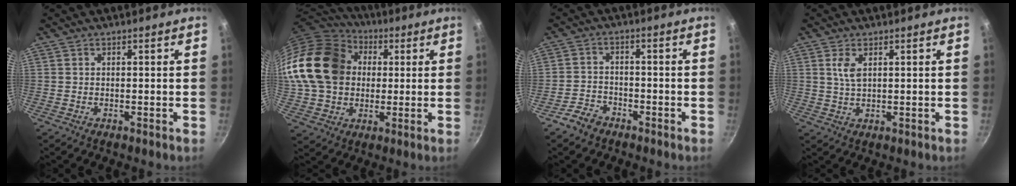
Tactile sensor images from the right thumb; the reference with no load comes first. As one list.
[{"total": 22.4, "force": [3.4, 17.7, 13.4], "torque": [-0.237, 0.032, 0.061]}, {"total": 4.6, "force": [-3.3, 2.9, 1.5], "torque": [-0.023, 0.036, -0.061]}, {"total": 3.4, "force": [1.3, 1.6, 2.7], "torque": [-0.053, -0.008, 0.027]}]